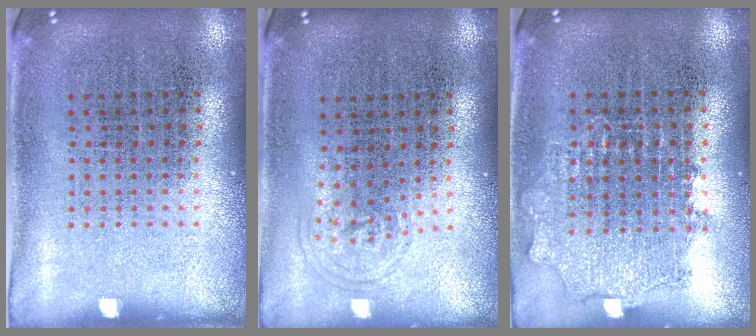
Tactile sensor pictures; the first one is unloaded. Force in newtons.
{"total": 0.8, "press": 0.6, "slide": 0.5}
{"total": 0.9, "press": 0.8, "slide": 0.2}